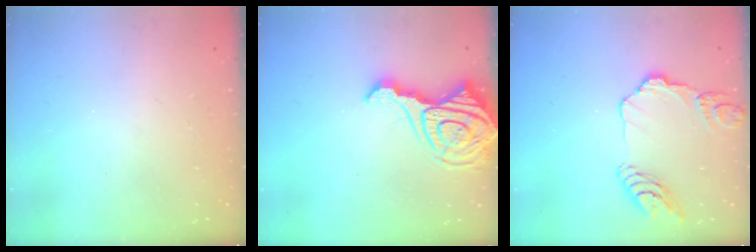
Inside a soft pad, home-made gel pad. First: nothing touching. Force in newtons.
{"total": 19.8, "press": 19.7, "slide": 2.1}
{"total": 12.1, "press": 12.1, "slide": 1.1}